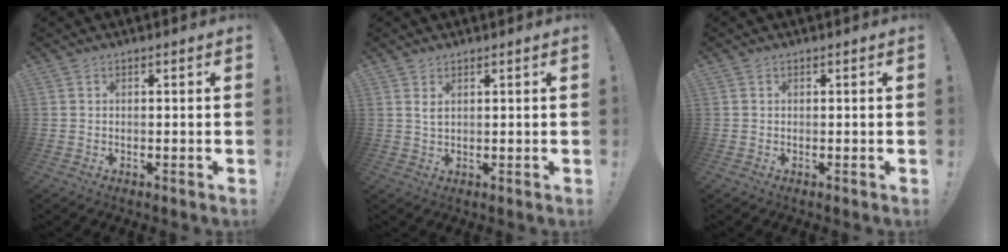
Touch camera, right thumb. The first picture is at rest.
{"total": 2.0, "force": [1.1, 0.6, 1.6], "torque": [-0.022, -0.003, 0.016]}
{"total": 0.0}